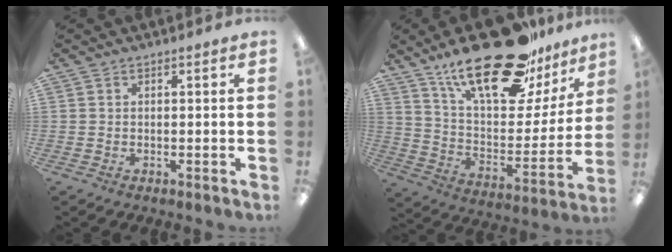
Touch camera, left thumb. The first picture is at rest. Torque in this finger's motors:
{"motor_torque": [2.32, 2.32, 1.42, -1.35, 0.09]}